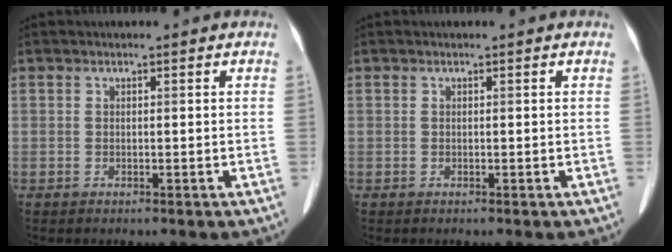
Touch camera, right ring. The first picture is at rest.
{"total": 0.0}